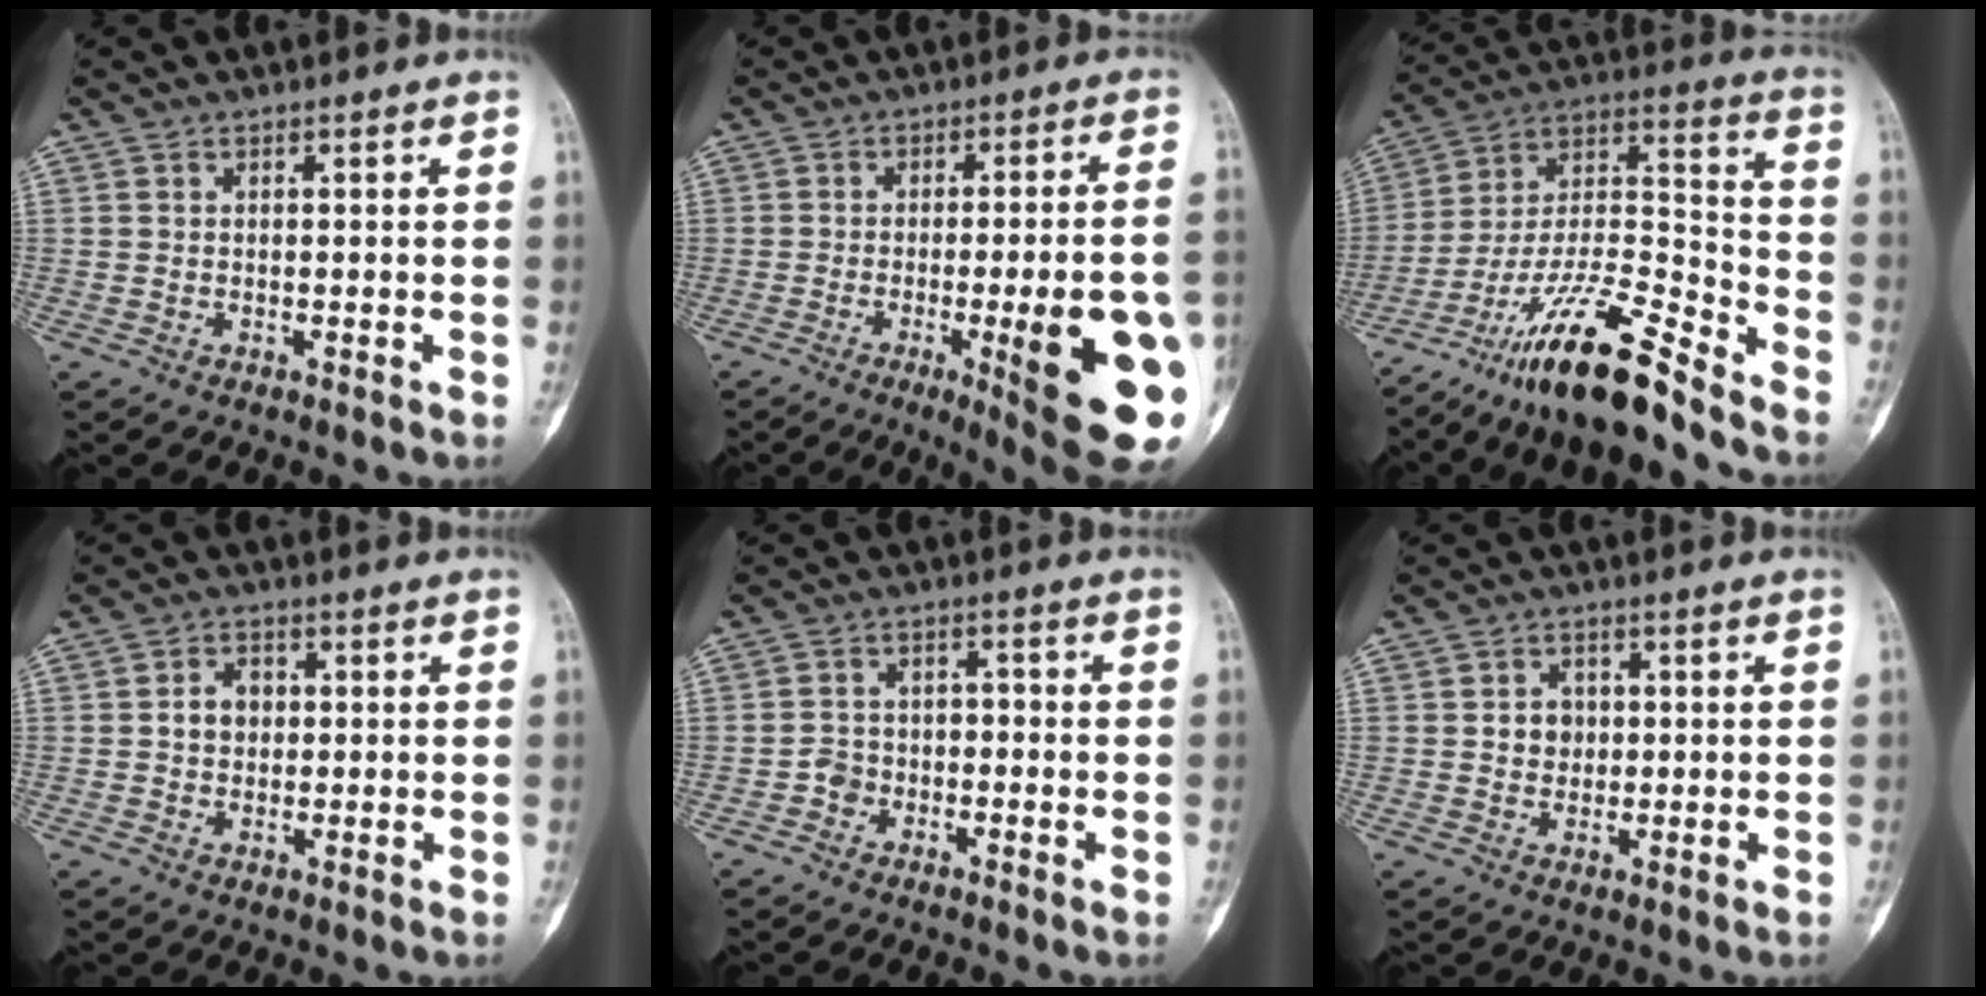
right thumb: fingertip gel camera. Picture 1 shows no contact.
{"total": 20.1, "force": [-5.5, 3.7, 19.0], "torque": [-0.196, -0.001, -0.057]}
{"total": 19.5, "force": [-14.9, 2.9, 12.2], "torque": [-0.229, 0.082, -0.270]}
{"total": 4.1, "force": [0.3, 3.4, 2.4], "torque": [-0.025, 0.010, 0.002]}
{"total": 3.4, "force": [-1.8, 2.8, 1.0], "torque": [0.006, 0.025, -0.040]}
{"total": 3.8, "force": [0.3, 3.4, 1.8], "torque": [-0.004, 0.004, 0.005]}